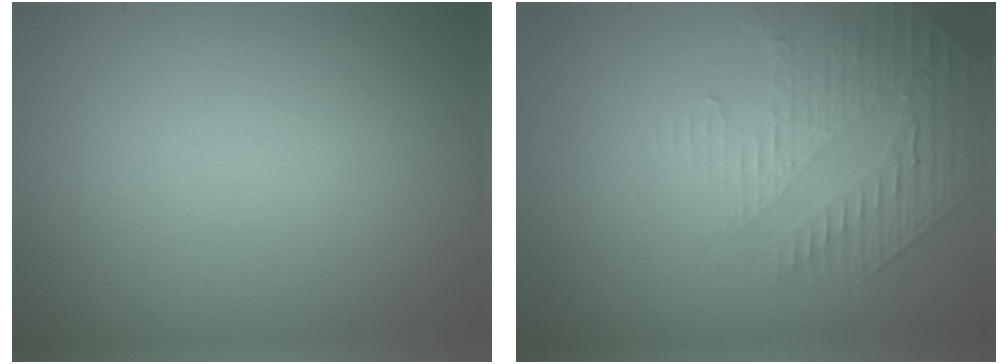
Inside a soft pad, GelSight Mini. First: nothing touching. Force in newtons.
{"total": 2.2, "press": 1.7, "slide": 1.4}